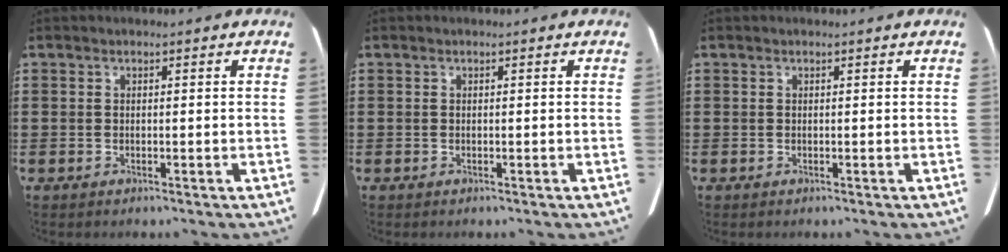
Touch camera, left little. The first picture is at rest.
{"total": 0.0}
{"total": 0.0}